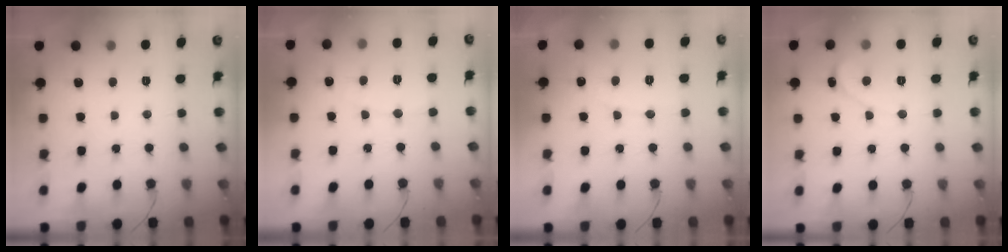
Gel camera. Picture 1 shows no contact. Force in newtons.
{"total": 3.0, "press": 2.9, "slide": 0.2}
{"total": 4.9, "press": 4.9, "slide": 0.5}
{"total": 0.6, "press": 0.6, "slide": 0.1}